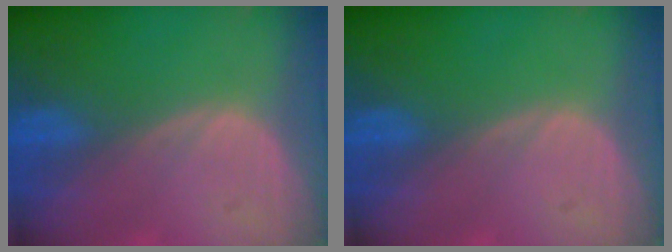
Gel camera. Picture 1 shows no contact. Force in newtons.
{"total": 0.0}